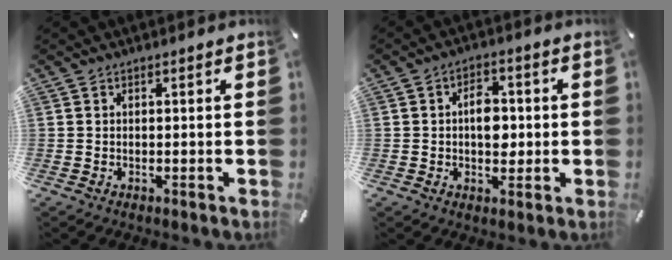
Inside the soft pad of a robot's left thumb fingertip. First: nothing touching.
{"total": 6.7, "force": [0.0, 4.4, 5.1], "torque": [-0.064, 0.000, -0.005]}